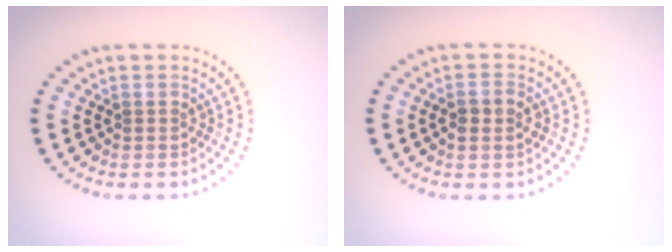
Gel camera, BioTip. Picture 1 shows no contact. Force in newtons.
{"total": 1.8, "press": 1.7, "slide": 0.4}